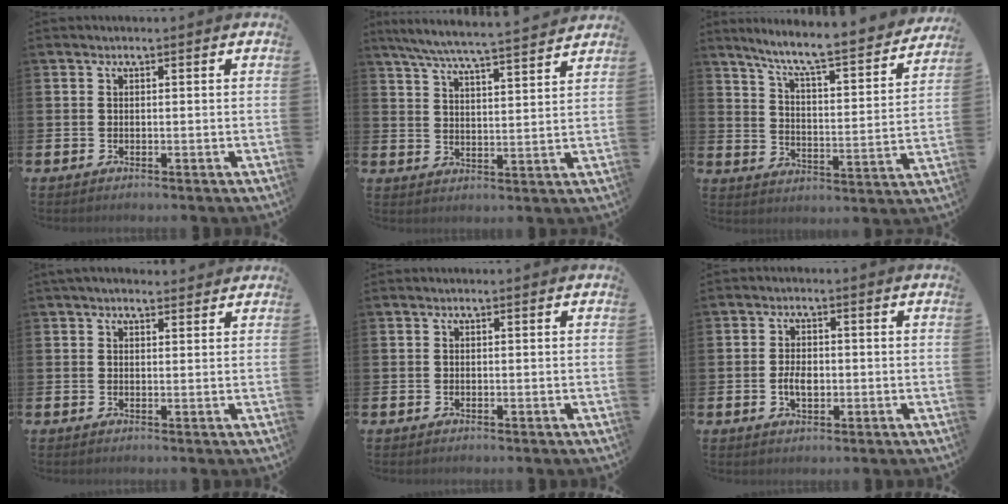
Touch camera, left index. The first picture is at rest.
{"total": 6.8, "force": [6.4, -0.1, 2.3], "torque": [-0.060, -0.047, 0.110]}
{"total": 7.6, "force": [6.9, 0.3, 3.4], "torque": [-0.098, -0.055, 0.112]}
{"total": 1.9, "force": [1.8, 0.6, 0.4], "torque": [-0.003, -0.003, 0.030]}
{"total": 0.0}
{"total": 3.1, "force": [-0.5, 1.8, 2.5], "torque": [-0.037, 0.001, -0.012]}